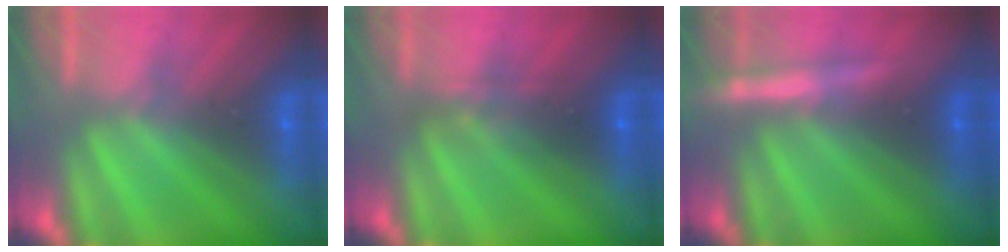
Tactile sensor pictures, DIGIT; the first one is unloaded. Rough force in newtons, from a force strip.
{"total": 2.3}
{"total": 4.6}